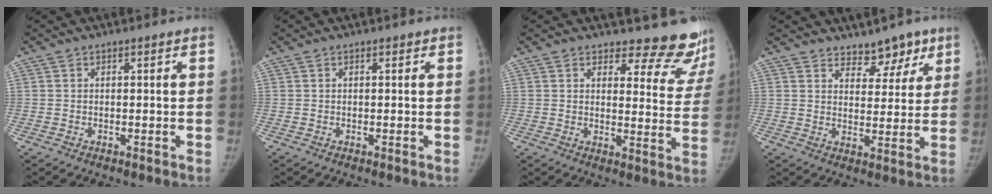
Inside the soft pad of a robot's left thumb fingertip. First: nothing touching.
{"total": 0.0}
{"total": 13.8, "force": [13.0, 4.0, 2.1], "torque": [0.028, -0.126, 0.130]}
{"total": 6.8, "force": [5.3, 3.6, 2.2], "torque": [0.012, -0.033, 0.079]}